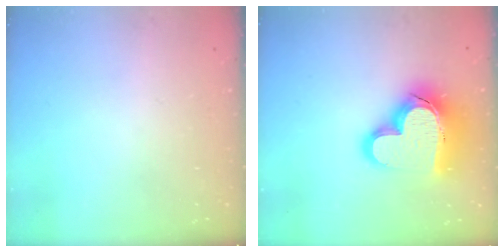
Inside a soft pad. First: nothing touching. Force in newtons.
{"total": 20.9, "press": 20.8, "slide": 1.9}